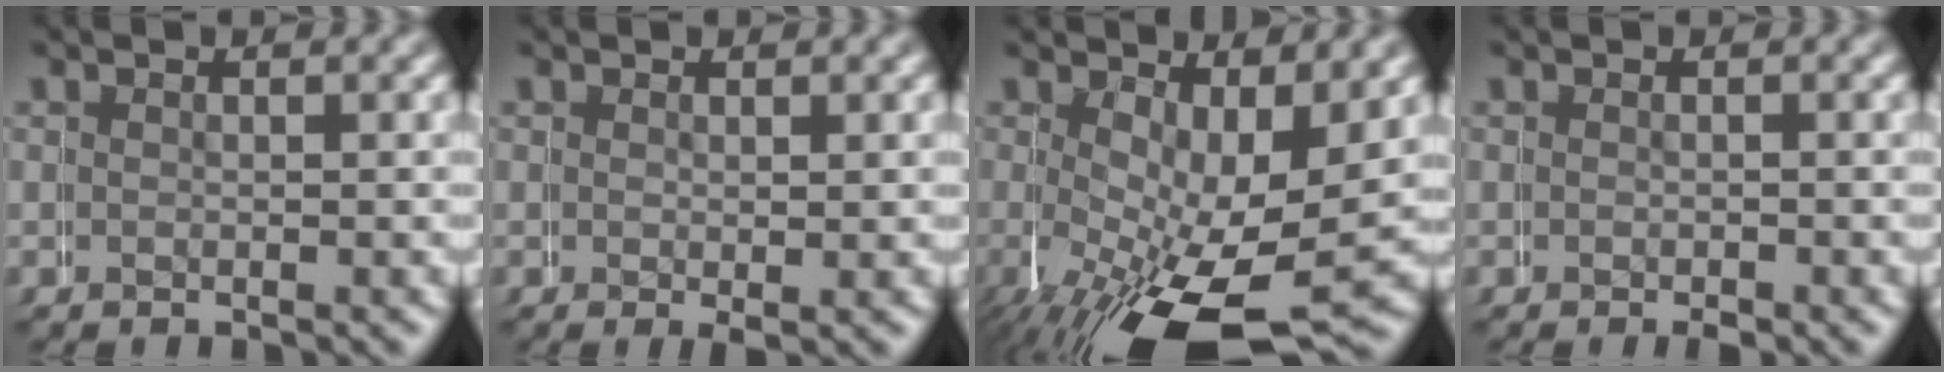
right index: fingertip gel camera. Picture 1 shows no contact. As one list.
[{"total": 0.6, "force": [0.2, 0.1, 0.5], "torque": [-0.007, -0.006, 0.006]}, {"total": 8.7, "force": [-2.6, 4.4, 7.1], "torque": [-0.134, -0.050, -0.023]}, {"total": 0.7, "force": [-0.6, 0.2, 0.2], "torque": [-0.003, -0.003, -0.009]}]